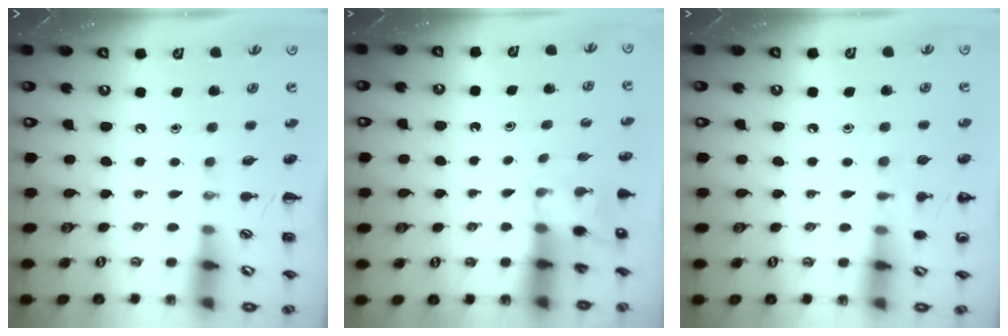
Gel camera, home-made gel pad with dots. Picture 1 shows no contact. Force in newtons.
{"total": 3.7, "press": 3.6, "slide": 0.8}
{"total": 6.1, "press": 5.7, "slide": 2.0}